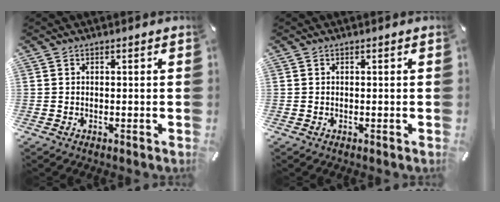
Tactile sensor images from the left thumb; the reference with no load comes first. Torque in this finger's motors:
{"motor_torque": [-0.04, 0.04, 0.00, 0.00, 0.00]}